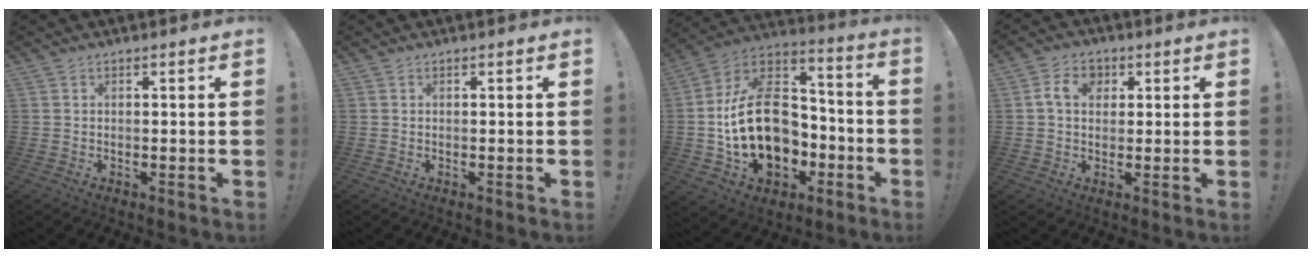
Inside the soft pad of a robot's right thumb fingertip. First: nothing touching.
{"total": 0.0}
{"total": 24.3, "force": [-3.8, 17.2, 16.8], "torque": [-0.293, 0.024, -0.046]}
{"total": 7.2, "force": [1.9, 5.1, 4.8], "torque": [-0.065, 0.009, 0.032]}